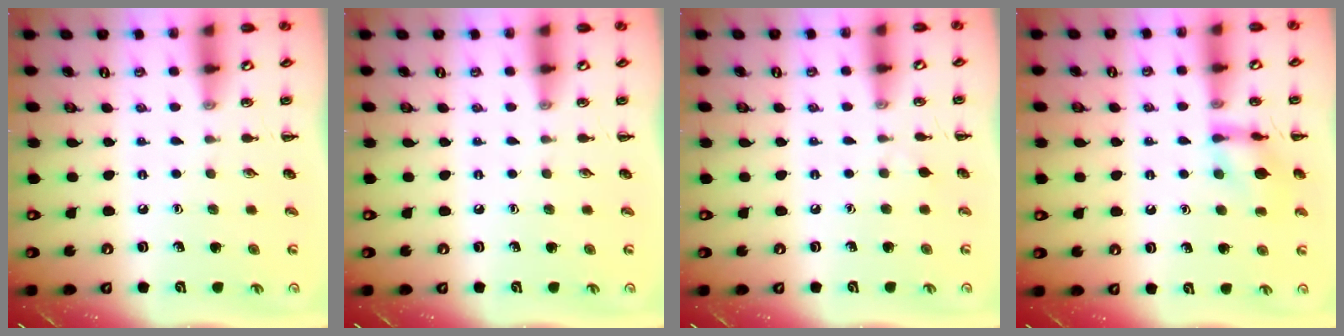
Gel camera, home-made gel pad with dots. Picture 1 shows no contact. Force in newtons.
{"total": 0.0}
{"total": 2.6, "press": 2.3, "slide": 1.1}
{"total": 11.2, "press": 11.1, "slide": 0.9}